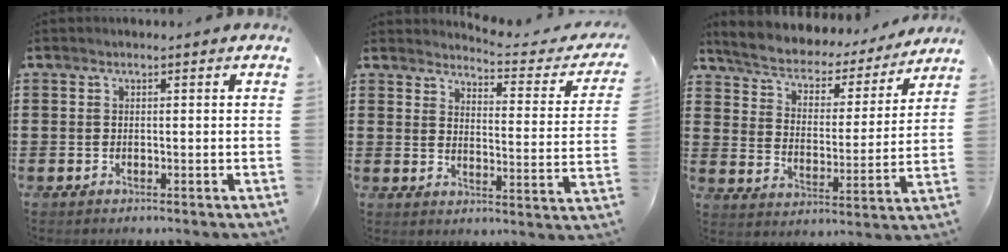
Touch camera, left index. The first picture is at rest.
{"total": 3.8, "force": [3.6, -0.2, 1.2], "torque": [-0.028, -0.034, 0.053]}
{"total": 4.3, "force": [4.0, 1.3, 1.0], "torque": [-0.044, -0.030, 0.060]}